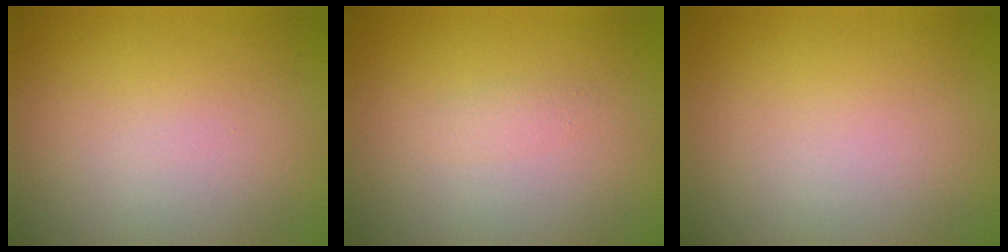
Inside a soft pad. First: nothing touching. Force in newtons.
{"total": 0.8, "press": 0.8, "slide": 0.1}
{"total": 0.0}